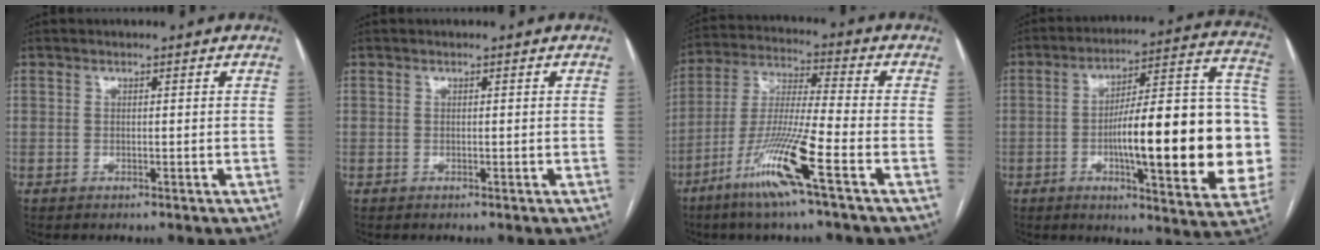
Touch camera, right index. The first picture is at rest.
{"total": 0.0}
{"total": 13.2, "force": [-6.8, -0.7, 11.3], "torque": [-0.229, -0.024, -0.134]}
{"total": 26.2, "force": [-3.7, 5.0, 25.5], "torque": [-0.284, 0.026, -0.047]}